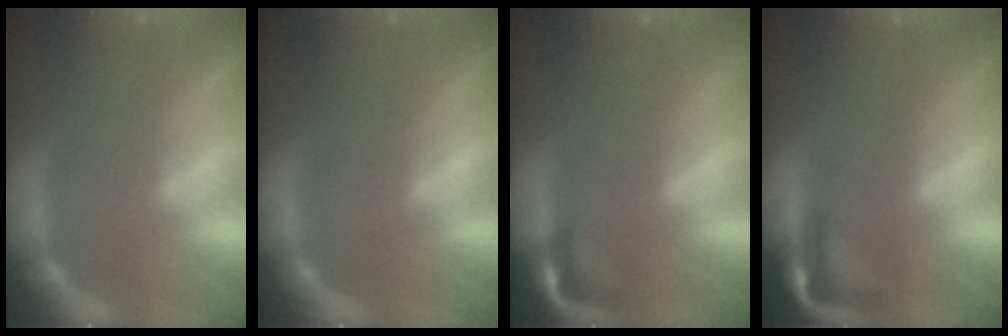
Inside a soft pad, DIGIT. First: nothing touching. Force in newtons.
{"total": 0.9}
{"total": 2.9}
{"total": 4.4}